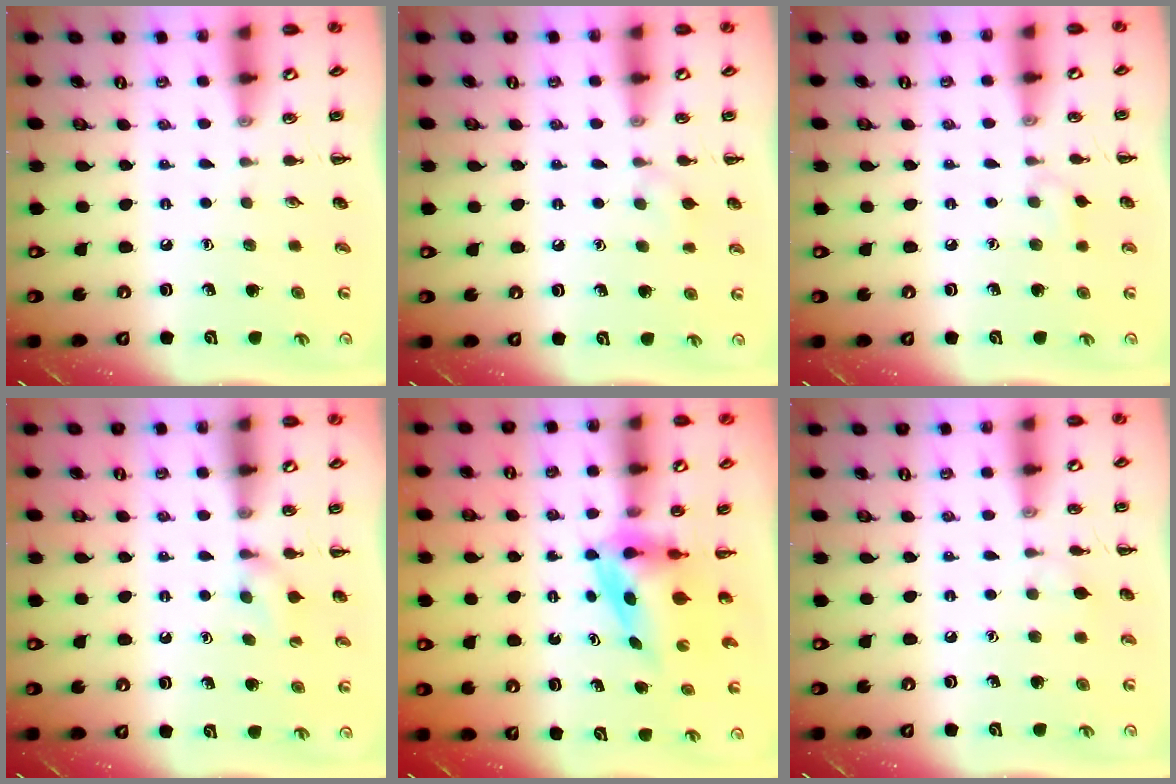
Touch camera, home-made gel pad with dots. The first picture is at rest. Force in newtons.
{"total": 6.0, "press": 5.7, "slide": 2.0}
{"total": 4.3, "press": 4.0, "slide": 1.7}
{"total": 5.2, "press": 5.0, "slide": 1.4}
{"total": 6.0, "press": 5.9, "slide": 1.1}
{"total": 4.5, "press": 4.2, "slide": 1.6}